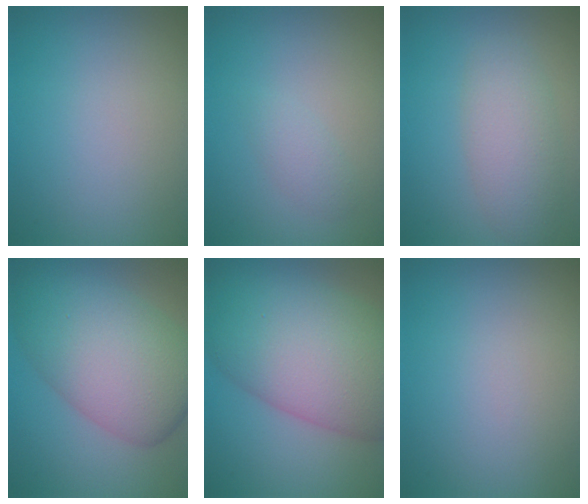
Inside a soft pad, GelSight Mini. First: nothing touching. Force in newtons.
{"total": 1.3, "press": 1.3, "slide": 0.1}
{"total": 3.9, "press": 3.9, "slide": 0.1}
{"total": 9.8, "press": 9.8, "slide": 0.2}
{"total": 12.6, "press": 12.6, "slide": 0.5}
{"total": 0.0}